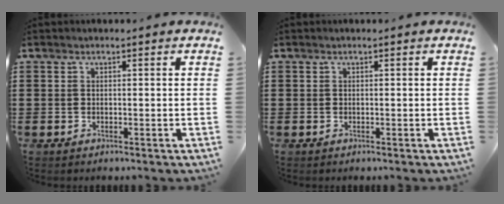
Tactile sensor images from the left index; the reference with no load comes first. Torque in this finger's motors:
{"motor_torque": [-0.02, 0.02, 0.00, 0.00]}